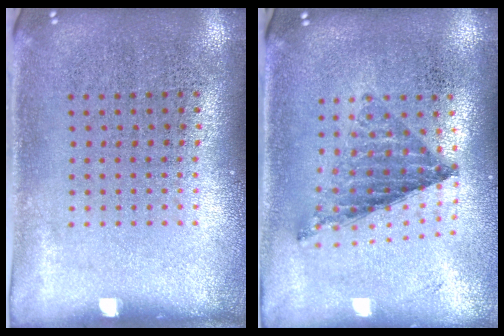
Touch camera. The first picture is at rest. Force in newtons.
{"total": 0.8, "press": 0.8, "slide": 0.1}